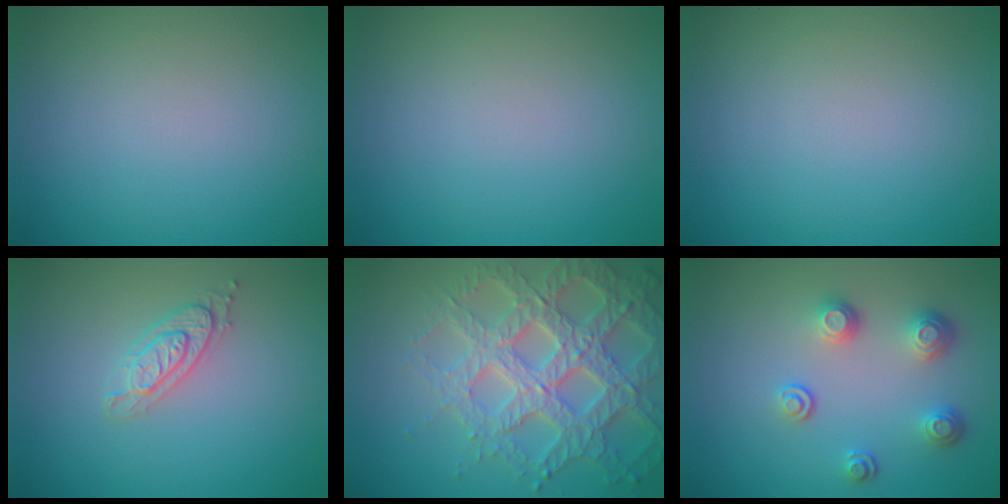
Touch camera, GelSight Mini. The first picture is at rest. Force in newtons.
{"total": 0.0}
{"total": 0.0}
{"total": 2.1, "press": 2.1, "slide": 0.4}
{"total": 7.0, "press": 6.7, "slide": 1.8}
{"total": 3.3, "press": 2.6, "slide": 2.0}